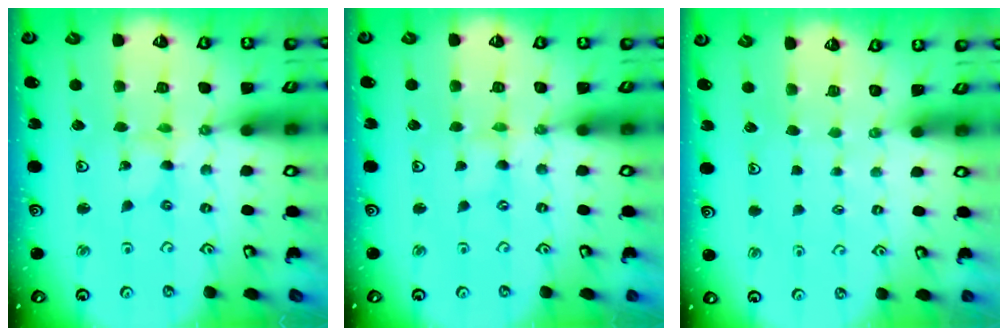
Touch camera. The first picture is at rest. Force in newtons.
{"total": 0.0}
{"total": 0.6, "press": 0.6, "slide": 0.1}